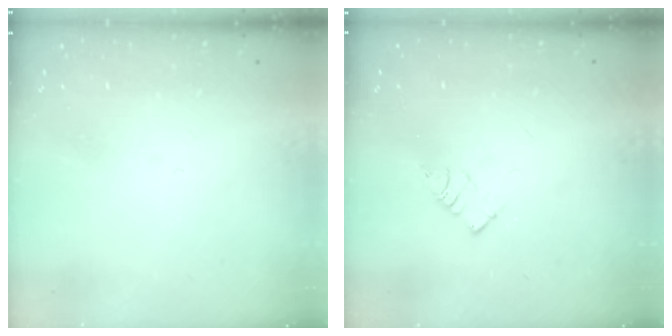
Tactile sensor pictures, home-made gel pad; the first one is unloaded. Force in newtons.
{"total": 3.6, "press": 3.6, "slide": 0.4}